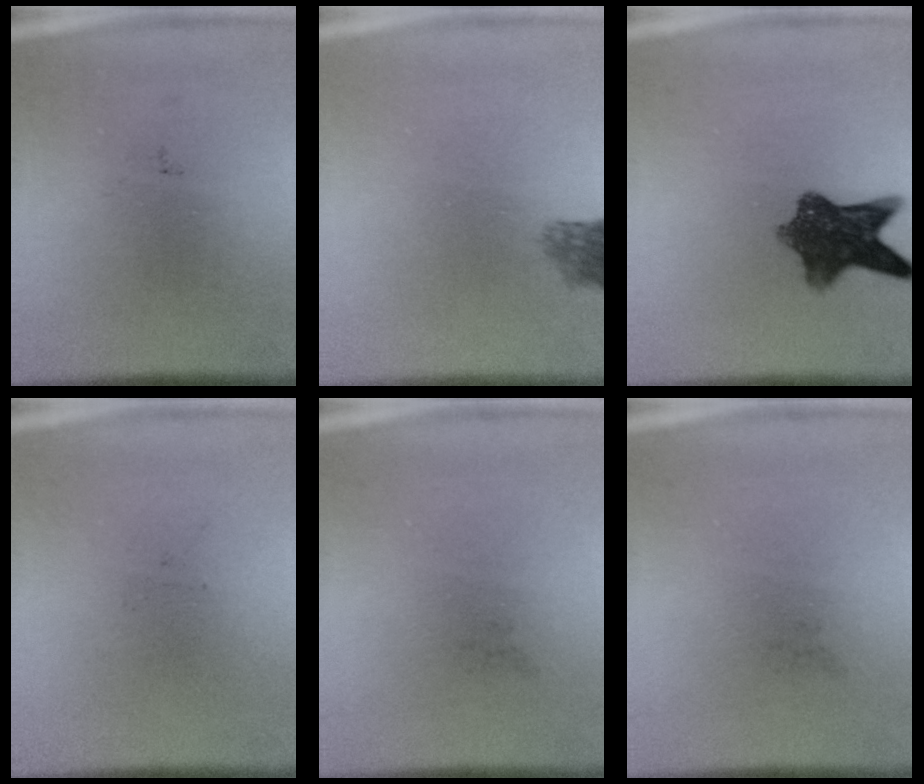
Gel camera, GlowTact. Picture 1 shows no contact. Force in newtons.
{"total": 2.4}
{"total": 8.5}
{"total": 0.0}
{"total": 0.0}
{"total": 0.0}